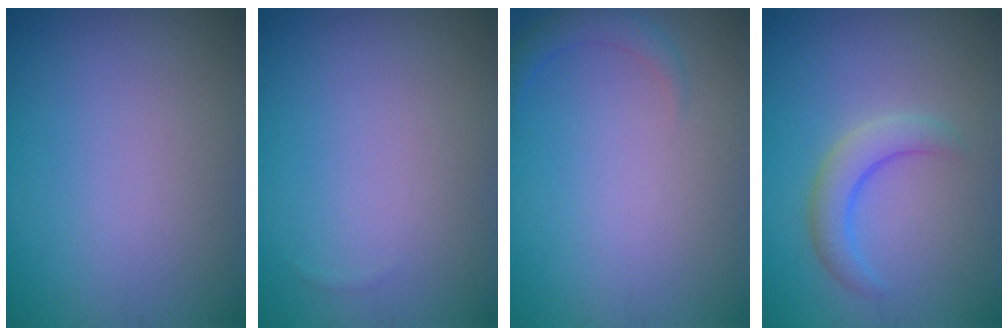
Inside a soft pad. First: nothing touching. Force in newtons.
{"total": 0.0}
{"total": 1.5, "press": 1.5, "slide": 0.1}
{"total": 2.7, "press": 2.7, "slide": 0.2}